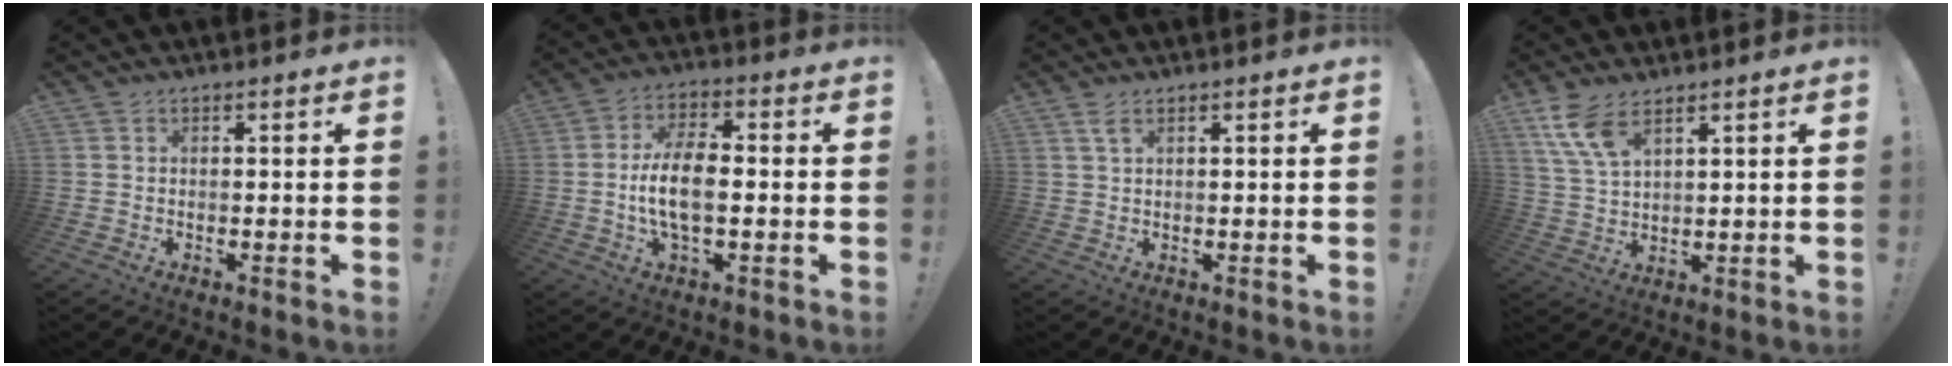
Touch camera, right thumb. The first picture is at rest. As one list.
[{"total": 10.8, "force": [-1.5, 4.9, 9.5], "torque": [-0.190, 0.007, -0.028]}, {"total": 2.4, "force": [1.2, 0.8, 2.0], "torque": [-0.037, 0.000, 0.019]}, {"total": 8.6, "force": [5.5, 3.3, 5.7], "torque": [-0.122, -0.023, 0.105]}]